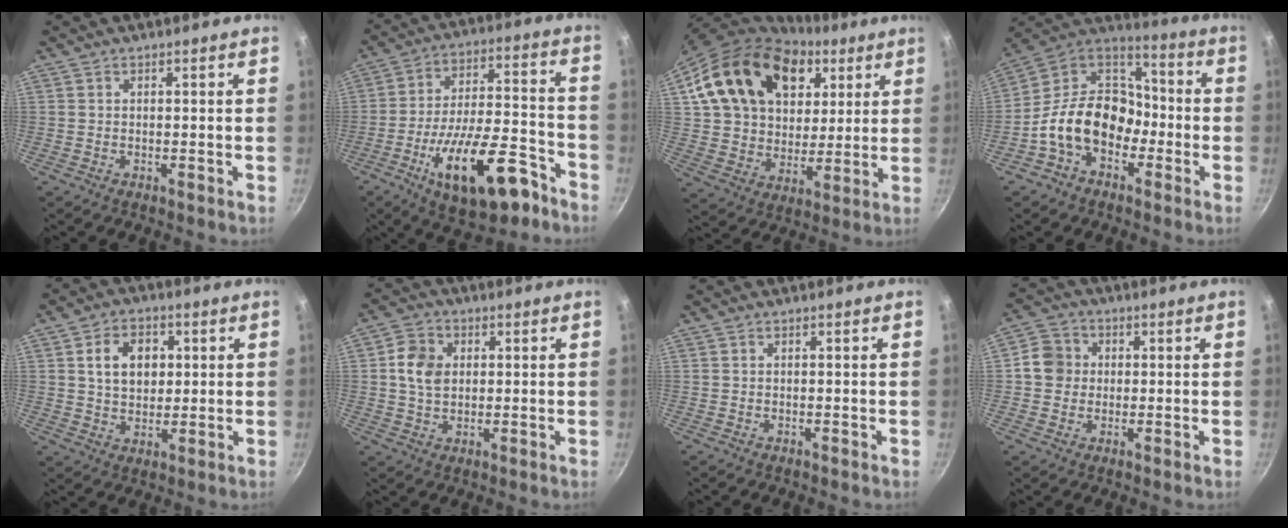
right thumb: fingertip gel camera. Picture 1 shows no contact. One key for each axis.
{"total": 20.7, "fx": -10.4, "fy": 8.4, "fz": 15.8, "tx": -0.229, "ty": 0.060, "tz": -0.155}
{"total": 24.2, "fx": 10.1, "fy": 17.1, "fz": 14.0, "tx": -0.227, "ty": -0.009, "tz": 0.180}
{"total": 16.9, "fx": -5.4, "fy": 12.2, "fz": 10.4, "tx": -0.126, "ty": 0.067, "tz": -0.119}
{"total": 8.8, "fx": 2.0, "fy": 6.5, "fz": 5.6, "tx": -0.072, "ty": 0.002, "tz": 0.031}
{"total": 6.8, "fx": 1.1, "fy": 5.3, "fz": 4.1, "tx": -0.058, "ty": 0.006, "tz": 0.013}
{"total": 0.0}
{"total": 6.2, "fx": 0.4, "fy": 5.7, "fz": 2.2, "tx": -0.011, "ty": 0.009, "tz": -0.010}